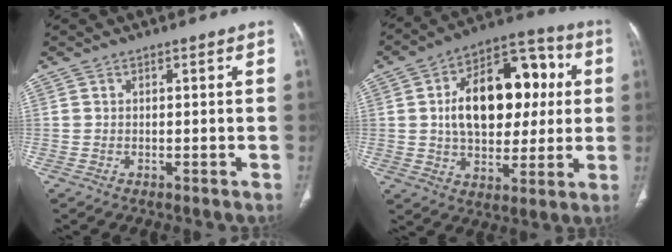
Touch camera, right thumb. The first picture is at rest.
{"total": 21.5, "force": [3.2, 13.3, 16.6], "torque": [-0.218, 0.025, 0.051]}